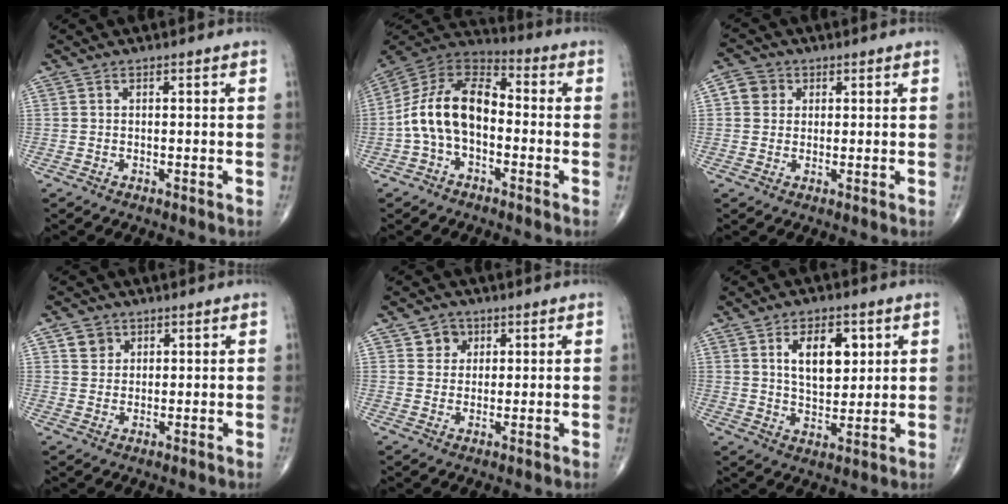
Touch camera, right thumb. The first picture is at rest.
{"total": 14.1, "force": [-2.4, 8.6, 10.9], "torque": [-0.194, 0.045, -0.055]}
{"total": 4.1, "force": [1.0, 3.8, 1.1], "torque": [-0.001, 0.004, 0.011]}
{"total": 3.6, "force": [1.7, 3.0, 0.8], "torque": [0.004, -0.009, 0.028]}
{"total": 4.0, "force": [1.8, 3.5, 0.8], "torque": [0.010, -0.005, 0.025]}
{"total": 10.1, "force": [3.4, 5.7, 7.6], "torque": [-0.091, -0.018, 0.061]}